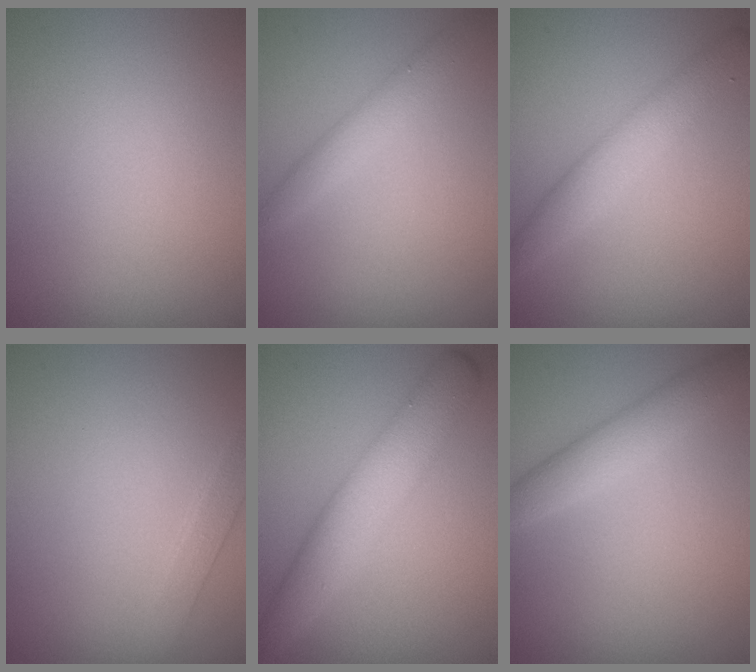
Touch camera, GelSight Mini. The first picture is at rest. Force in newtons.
{"total": 1.9, "press": 1.9, "slide": 0.0}
{"total": 2.6, "press": 2.6, "slide": 0.0}
{"total": 1.8, "press": 1.8, "slide": 0.1}
{"total": 5.1, "press": 5.1, "slide": 0.3}
{"total": 3.0, "press": 3.0, "slide": 0.1}